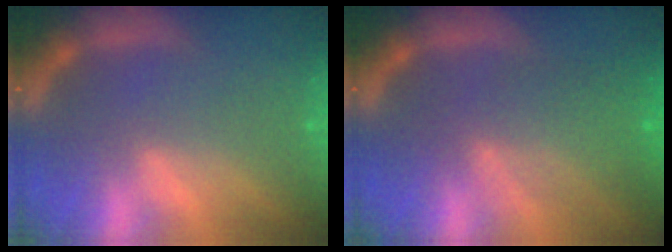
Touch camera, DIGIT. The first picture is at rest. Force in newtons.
{"total": 6.0}